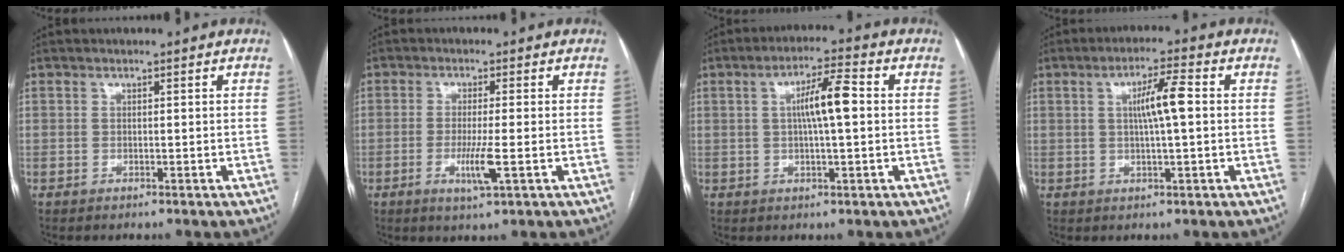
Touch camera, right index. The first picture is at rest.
{"total": 4.6, "force": [-1.4, -0.1, 4.4], "torque": [-0.089, -0.012, -0.025]}
{"total": 6.9, "force": [0.7, 0.8, 6.8], "torque": [-0.120, 0.014, 0.009]}
{"total": 5.8, "force": [0.7, 0.4, 5.7], "torque": [-0.101, 0.010, 0.012]}